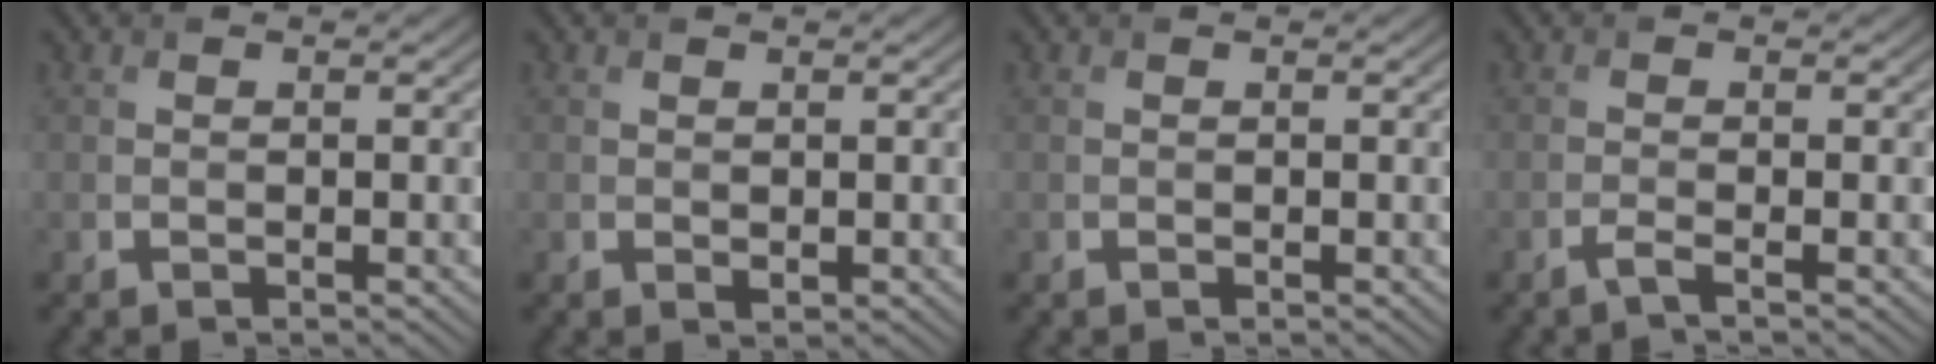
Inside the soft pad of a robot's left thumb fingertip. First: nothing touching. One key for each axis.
{"total": 0.5, "fx": 0.2, "fy": 0.3, "fz": 0.4, "tx": -0.005, "ty": -0.002, "tz": 0.005}
{"total": 0.0}
{"total": 1.5, "fx": -0.8, "fy": 0.1, "fz": 1.2, "tx": -0.020, "ty": 0.002, "tz": -0.025}